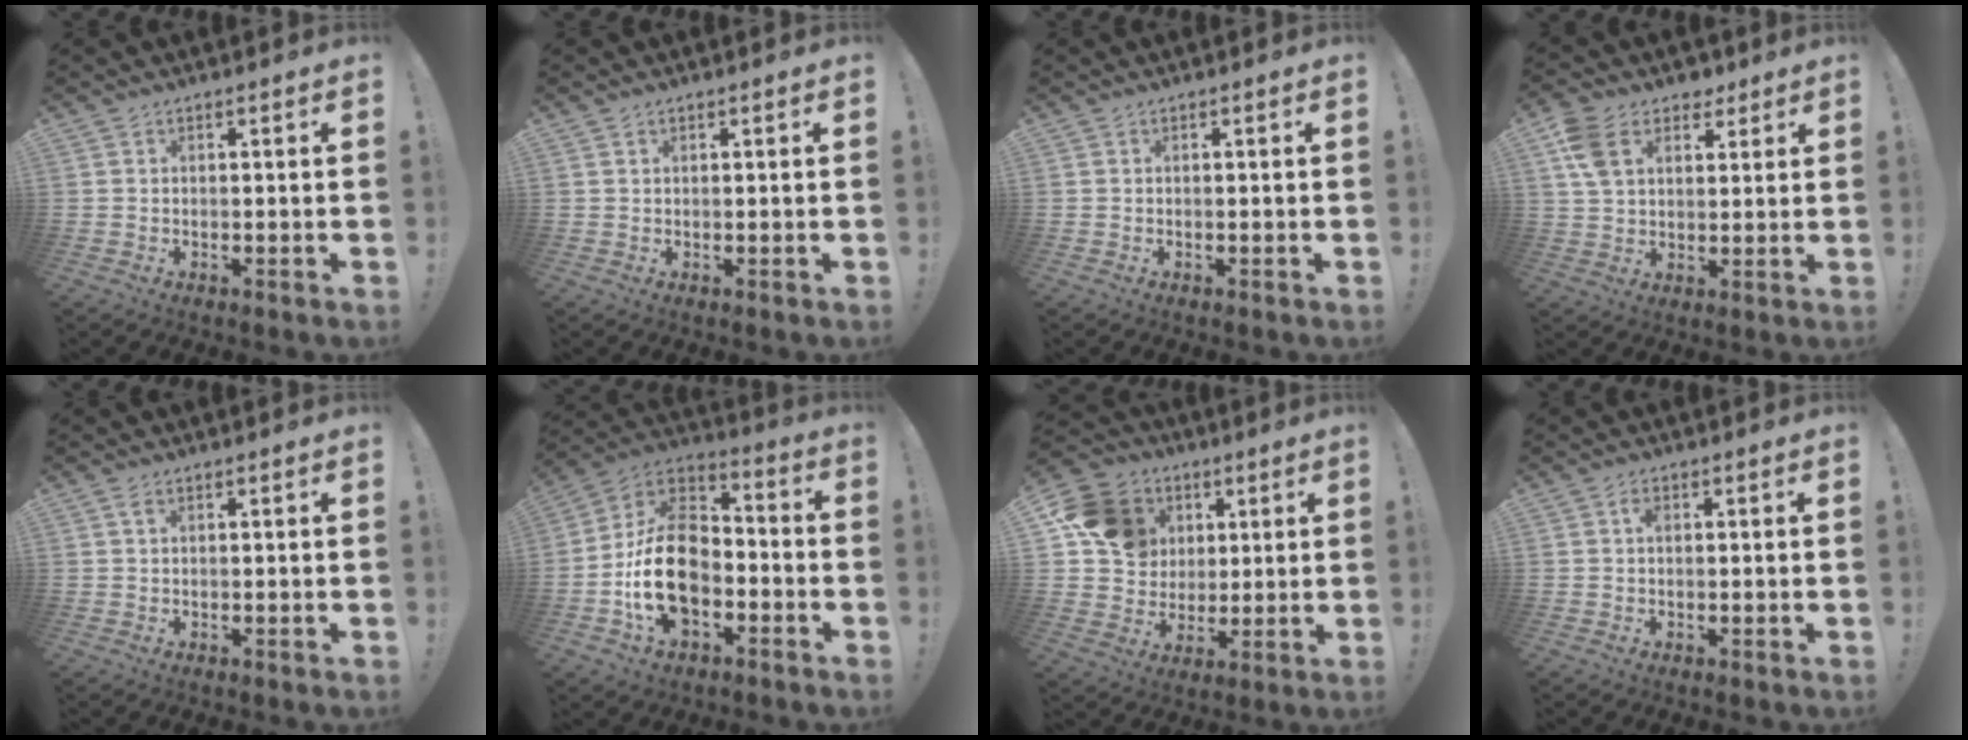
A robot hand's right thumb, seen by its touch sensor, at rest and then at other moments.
{"total": 0.5, "force": [0.4, 0.3, 0.2], "torque": [0.000, -0.002, 0.007]}
{"total": 0.0}
{"total": 10.2, "force": [5.5, 6.8, 5.3], "torque": [-0.111, -0.010, 0.110]}
{"total": 1.4, "force": [0.6, 0.6, 1.2], "torque": [-0.021, 0.001, 0.010]}
{"total": 19.9, "force": [-5.2, 13.8, 13.4], "torque": [-0.224, 0.038, -0.078]}
{"total": 15.0, "force": [4.8, 12.8, 6.0], "torque": [-0.074, -0.007, 0.102]}
{"total": 1.5, "force": [0.3, 0.9, 1.1], "torque": [-0.020, 0.005, 0.002]}